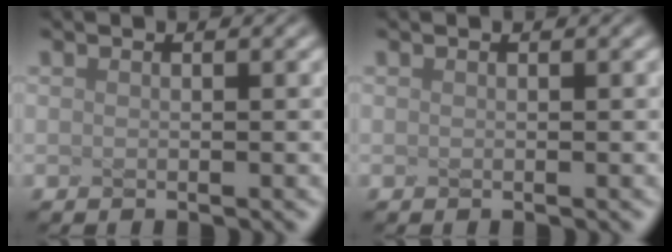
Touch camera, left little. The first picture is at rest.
{"total": 0.0}